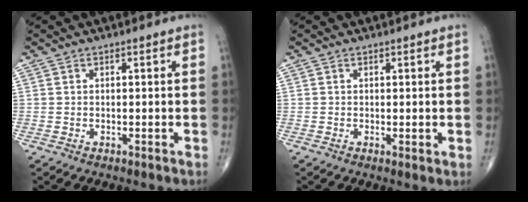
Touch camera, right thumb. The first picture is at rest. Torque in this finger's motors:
{"motor_torque": [-0.45, -0.09, -0.14, 0.11, -0.18]}